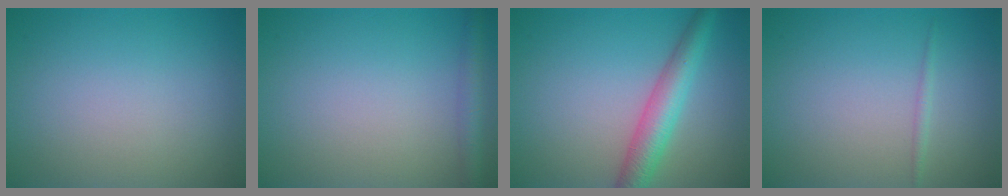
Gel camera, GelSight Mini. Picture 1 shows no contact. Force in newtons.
{"total": 2.1, "press": 2.1, "slide": 0.1}
{"total": 4.2, "press": 4.2, "slide": 0.2}
{"total": 0.7, "press": 0.7, "slide": 0.1}